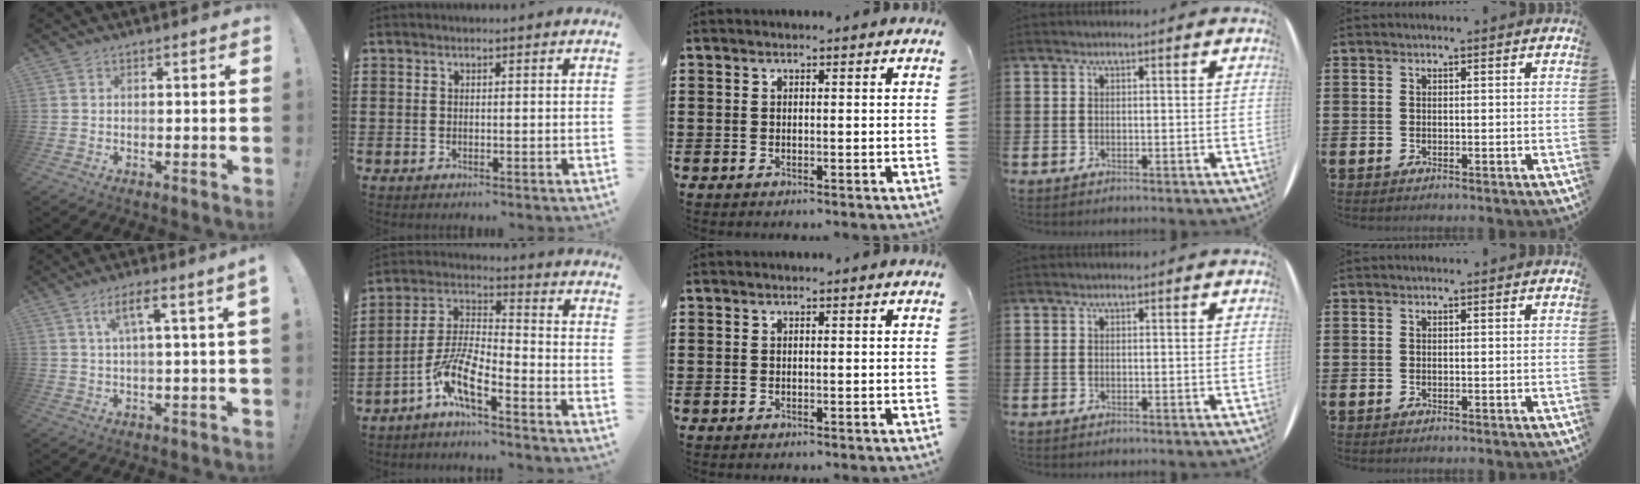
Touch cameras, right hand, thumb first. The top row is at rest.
{"thumb": {"total": 6.2, "force": [1.7, -0.1, 5.9], "torque": [-0.106, 0.002, 0.023]}, "index": {"total": 8.5, "force": [-5.9, 1.8, 5.9], "torque": [-0.147, -0.010, -0.118]}}